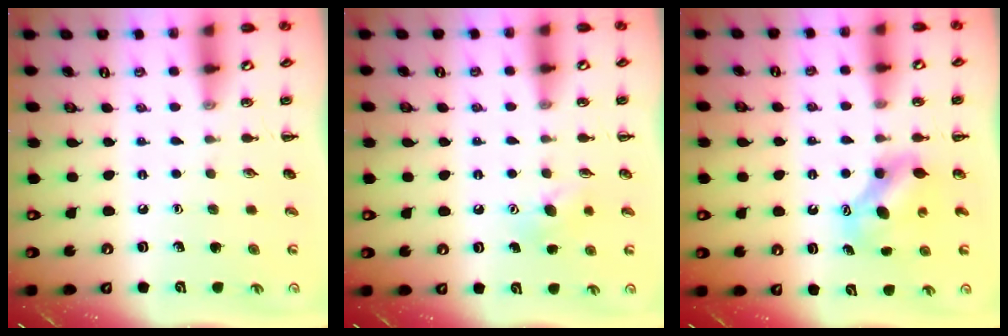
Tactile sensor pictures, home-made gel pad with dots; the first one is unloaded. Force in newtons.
{"total": 5.8, "press": 5.6, "slide": 1.5}
{"total": 7.7, "press": 7.7, "slide": 0.6}